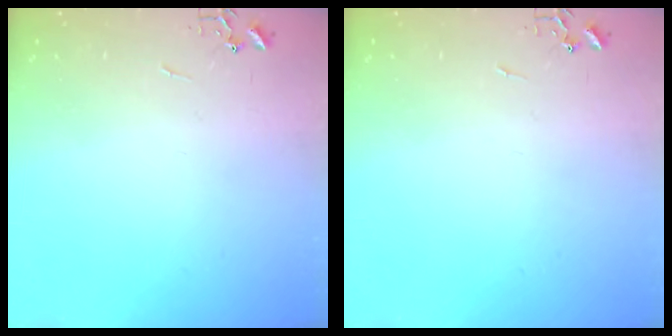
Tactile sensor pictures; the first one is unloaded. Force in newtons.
{"total": 0.0}